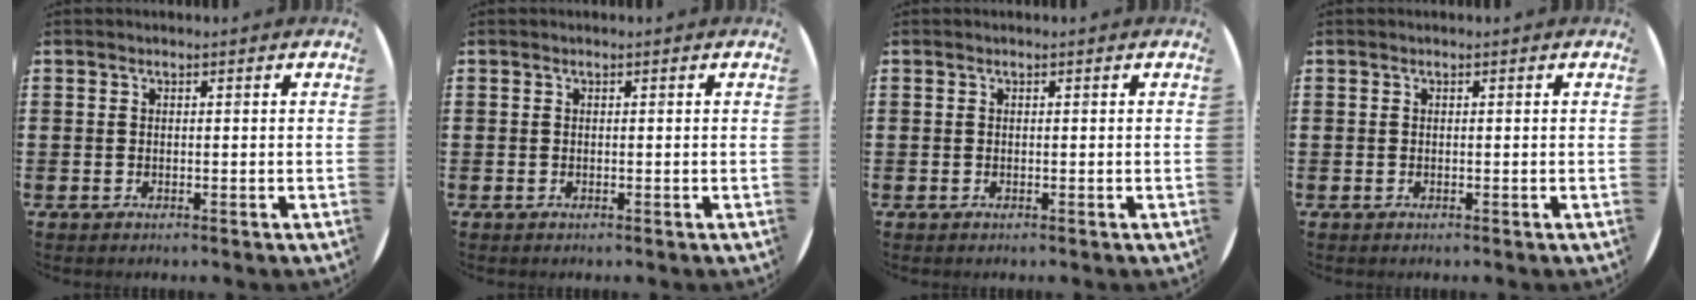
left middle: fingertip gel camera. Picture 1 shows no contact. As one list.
[{"total": 0.0}, {"total": 0.0}, {"total": 0.0}]